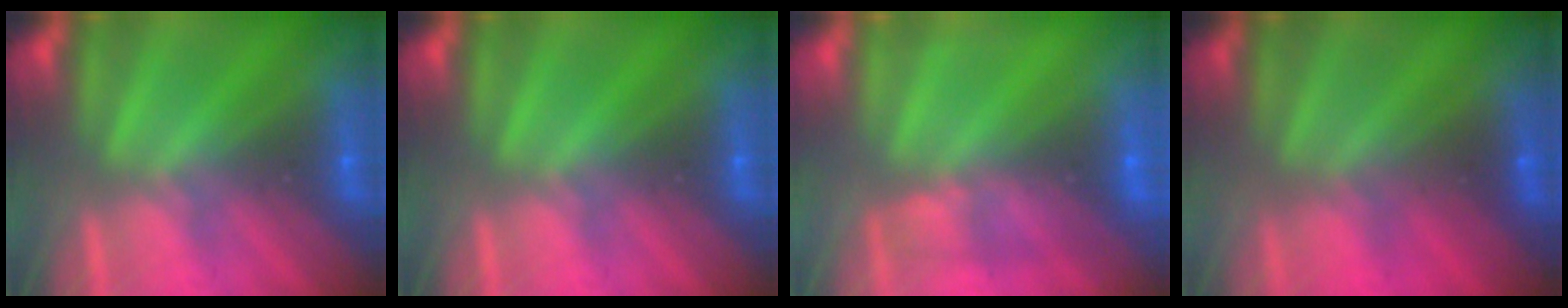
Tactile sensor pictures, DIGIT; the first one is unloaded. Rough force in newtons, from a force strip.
{"total": 0.0}
{"total": 2.3}
{"total": 1.6}